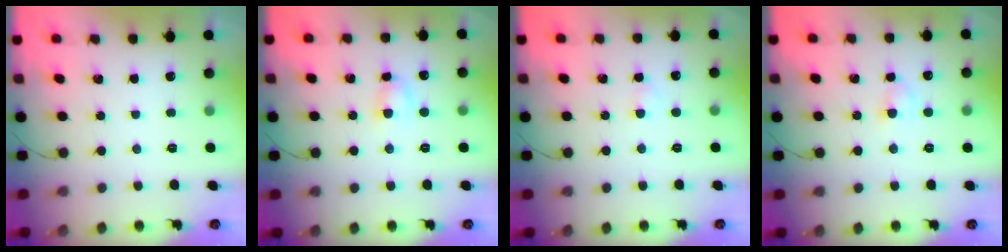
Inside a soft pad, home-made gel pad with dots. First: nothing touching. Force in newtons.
{"total": 4.0, "press": 3.9, "slide": 1.1}
{"total": 1.5, "press": 1.2, "slide": 0.8}
{"total": 2.6, "press": 2.4, "slide": 1.1}